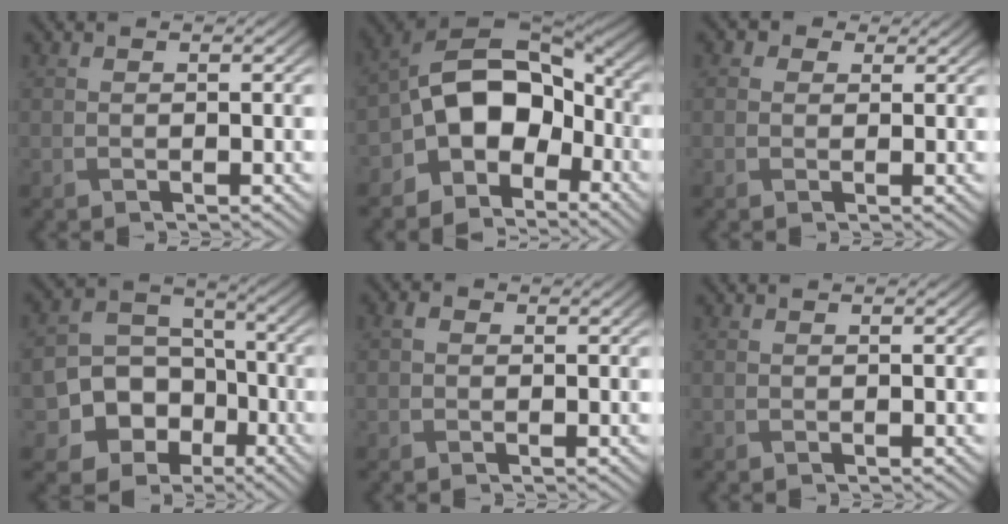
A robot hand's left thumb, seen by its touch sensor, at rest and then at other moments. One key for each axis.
{"total": 12.5, "fx": -4.3, "fy": 8.6, "fz": 8.0, "tx": -0.136, "ty": -0.002, "tz": -0.097}
{"total": 2.3, "fx": 0.9, "fy": 1.9, "fz": 1.0, "tx": -0.024, "ty": 0.003, "tz": 0.005}
{"total": 10.5, "fx": -4.4, "fy": 8.5, "fz": 4.4, "tx": -0.104, "ty": -0.023, "tz": -0.095}
{"total": 1.2, "fx": 0.0, "fy": 1.1, "fz": 0.5, "tx": -0.011, "ty": 0.003, "tz": -0.005}
{"total": 0.0}